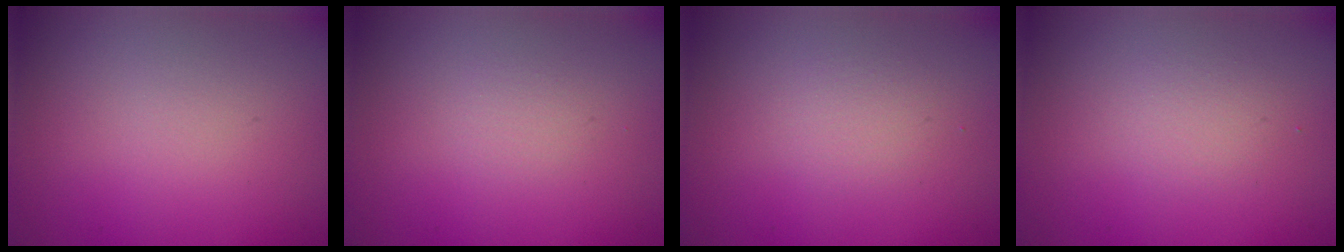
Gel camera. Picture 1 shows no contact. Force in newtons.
{"total": 0.6, "press": 0.6, "slide": 0.1}
{"total": 1.2, "press": 1.2, "slide": 0.0}
{"total": 1.3, "press": 1.2, "slide": 0.1}